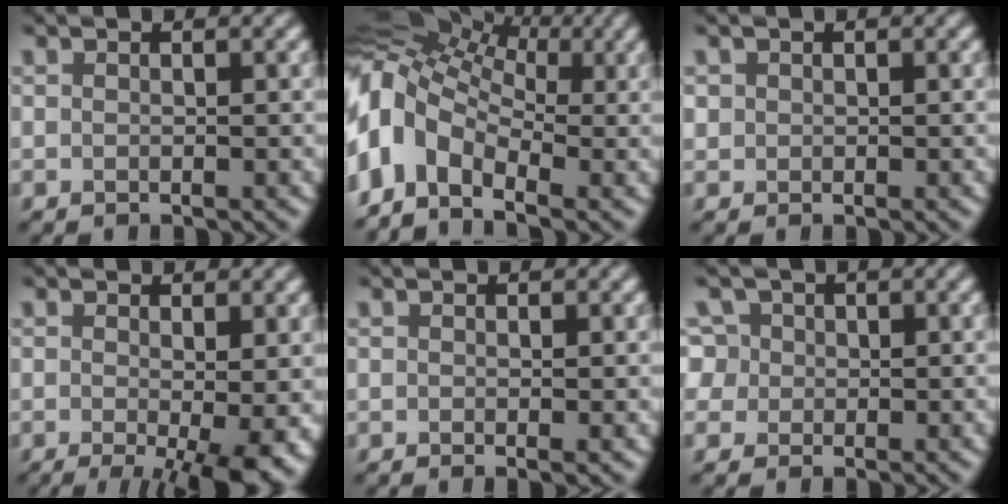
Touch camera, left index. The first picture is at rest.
{"total": 13.1, "force": [-1.2, 9.2, 9.2], "torque": [-0.197, 0.005, -0.033]}
{"total": 0.7, "force": [0.1, 0.6, 0.1], "torque": [-0.001, -0.004, 0.005]}
{"total": 6.0, "force": [-1.4, 1.2, 5.8], "torque": [-0.082, -0.017, -0.015]}
{"total": 0.7, "force": [0.1, 0.0, 0.7], "torque": [-0.011, -0.003, -0.001]}
{"total": 6.1, "force": [2.4, 4.8, 2.8], "torque": [-0.059, 0.025, 0.018]}